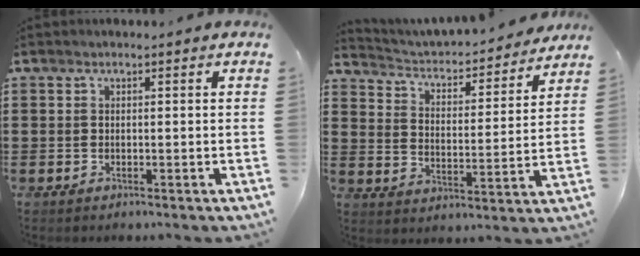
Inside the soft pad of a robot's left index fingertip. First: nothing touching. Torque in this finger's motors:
{"motor_torque": [0.05, -0.03, 0.27, 0.04]}